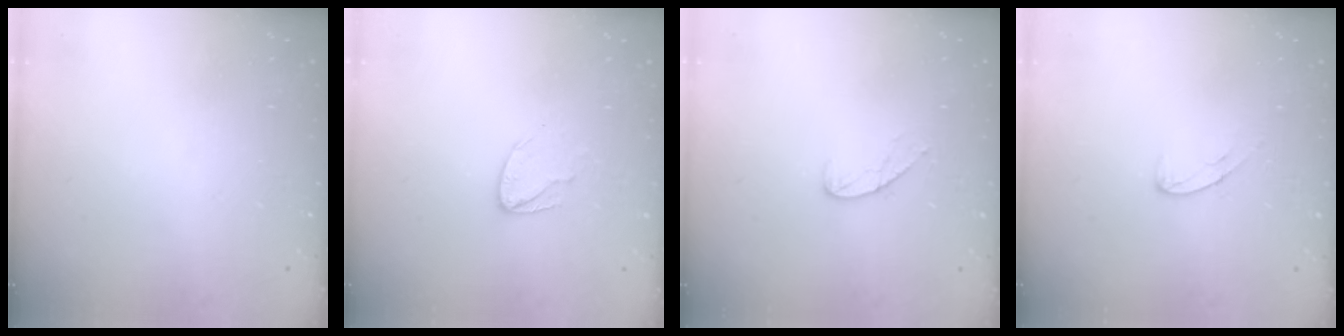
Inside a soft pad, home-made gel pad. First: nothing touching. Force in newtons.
{"total": 6.8, "press": 6.8, "slide": 0.6}
{"total": 7.2, "press": 7.2, "slide": 0.6}
{"total": 5.7, "press": 5.7, "slide": 0.4}